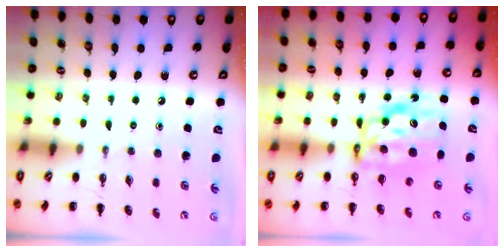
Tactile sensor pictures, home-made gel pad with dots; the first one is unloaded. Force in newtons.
{"total": 8.1, "press": 7.7, "slide": 2.6}